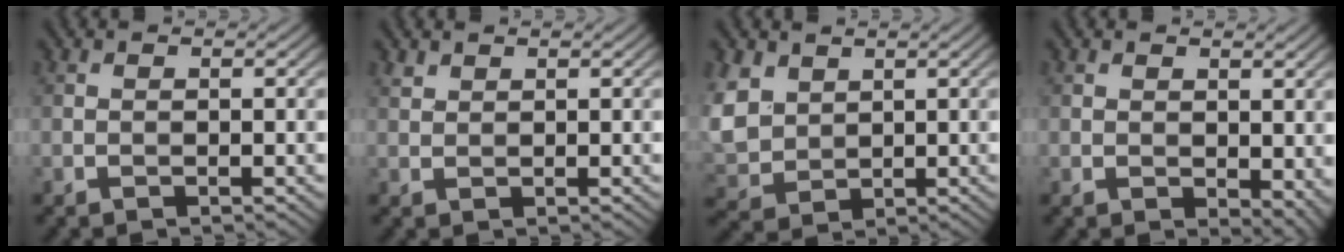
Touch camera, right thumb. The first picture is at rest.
{"total": 1.1, "force": [1.0, 0.4, 0.3], "torque": [-0.012, 0.002, 0.026]}
{"total": 7.3, "force": [3.0, 5.3, 3.9], "torque": [-0.138, 0.005, 0.067]}
{"total": 4.2, "force": [0.4, 2.7, 3.2], "torque": [-0.053, -0.014, 0.018]}